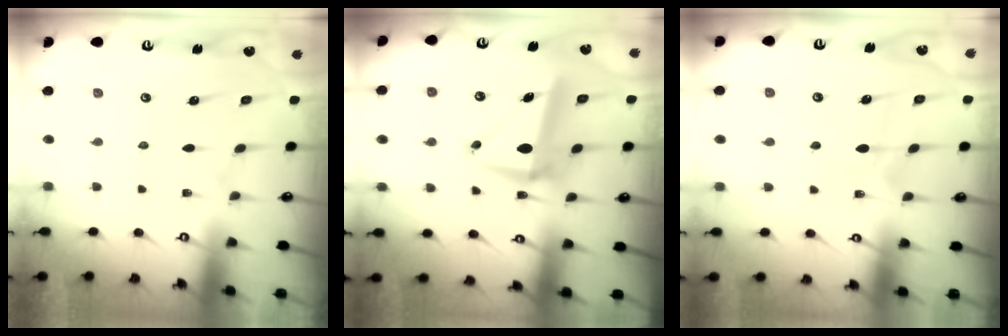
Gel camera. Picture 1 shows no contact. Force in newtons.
{"total": 10.7, "press": 10.6, "slide": 1.2}
{"total": 5.8, "press": 5.8, "slide": 0.5}